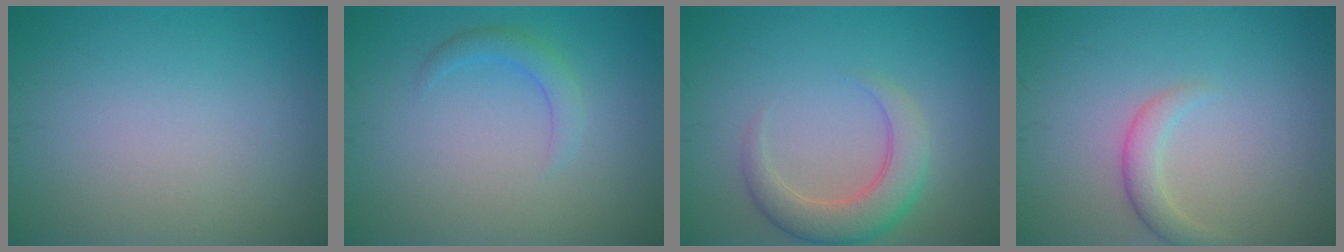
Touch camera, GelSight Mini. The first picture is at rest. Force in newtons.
{"total": 1.8, "press": 1.8, "slide": 0.2}
{"total": 5.4, "press": 5.4, "slide": 0.1}
{"total": 2.0, "press": 2.0, "slide": 0.1}